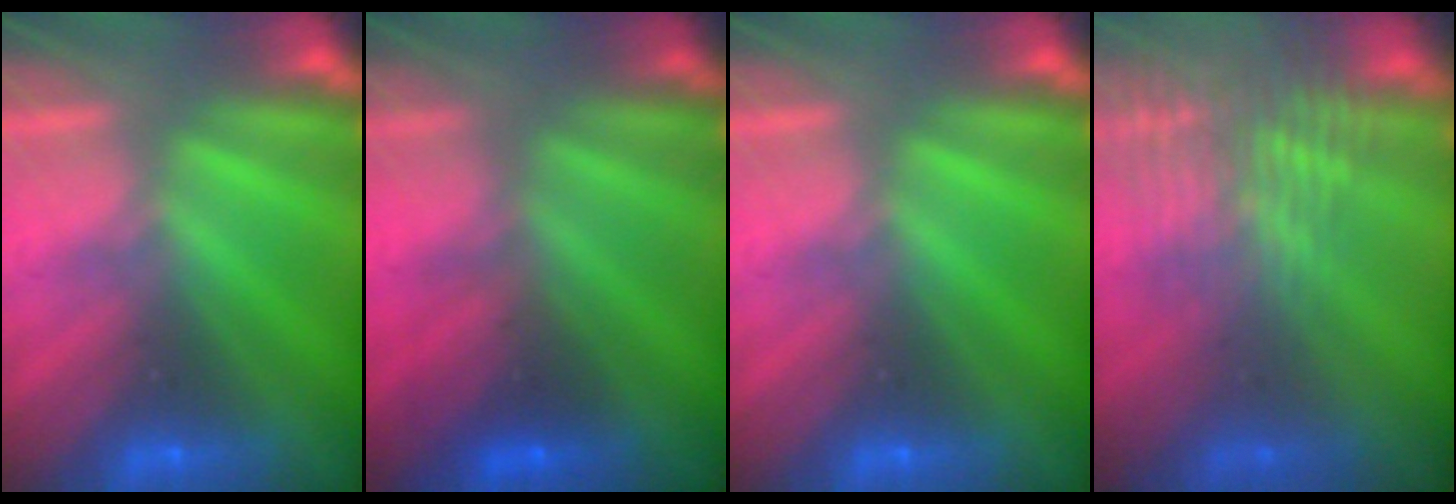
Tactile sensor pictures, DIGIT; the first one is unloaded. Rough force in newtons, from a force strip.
{"total": 1.7}
{"total": 0.0}
{"total": 3.9}